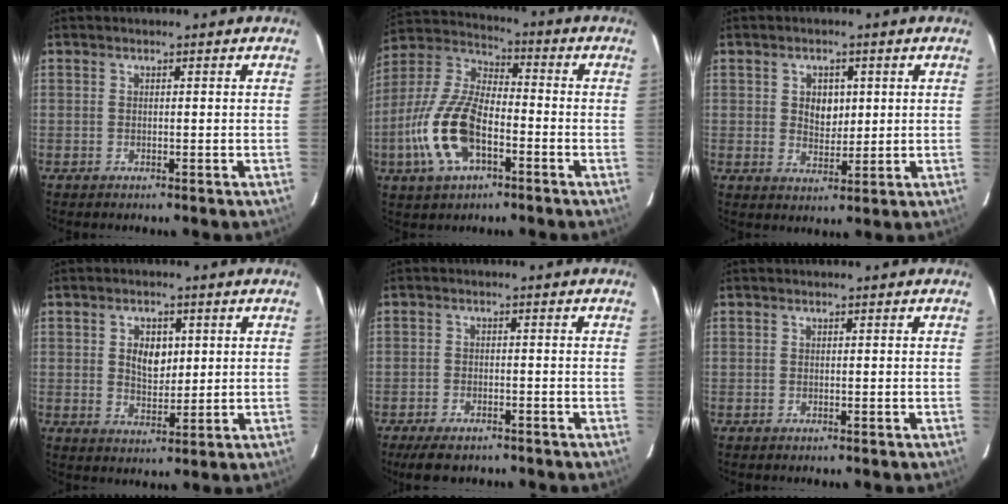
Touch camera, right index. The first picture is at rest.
{"total": 15.7, "force": [-5.7, 7.2, 12.7], "torque": [-0.281, -0.001, -0.112]}
{"total": 4.7, "force": [0.9, 3.6, 2.8], "torque": [-0.044, 0.005, 0.020]}
{"total": 5.6, "force": [1.3, 3.7, 4.0], "torque": [-0.064, 0.005, 0.027]}
{"total": 6.4, "force": [-5.0, 2.6, 3.0], "torque": [-0.076, -0.008, -0.079]}
{"total": 0.0}